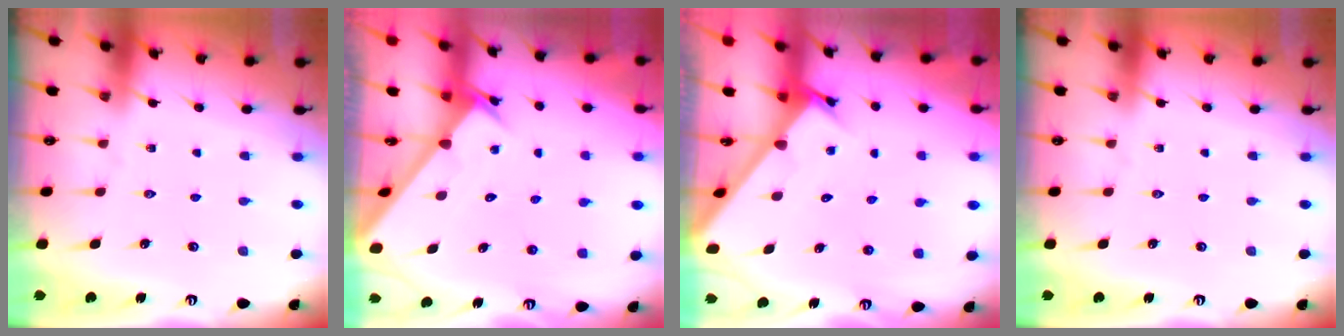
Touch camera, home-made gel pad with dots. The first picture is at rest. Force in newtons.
{"total": 2.4, "press": 2.4, "slide": 0.2}
{"total": 2.7, "press": 2.7, "slide": 0.2}
{"total": 0.0}